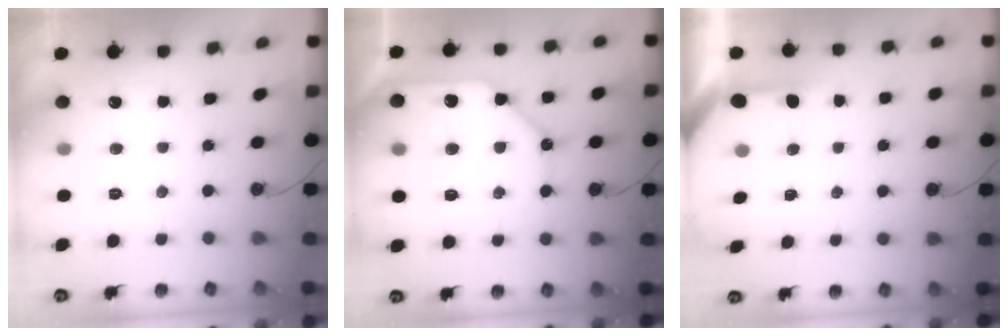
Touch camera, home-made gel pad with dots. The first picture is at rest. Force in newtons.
{"total": 13.7, "press": 13.6, "slide": 1.7}
{"total": 2.1, "press": 2.1, "slide": 0.3}